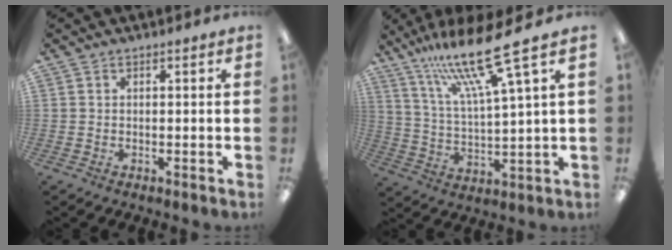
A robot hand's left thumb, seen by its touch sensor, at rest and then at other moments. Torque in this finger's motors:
{"motor_torque": [0.54, 0.01, 1.30, -1.27, 0.11]}